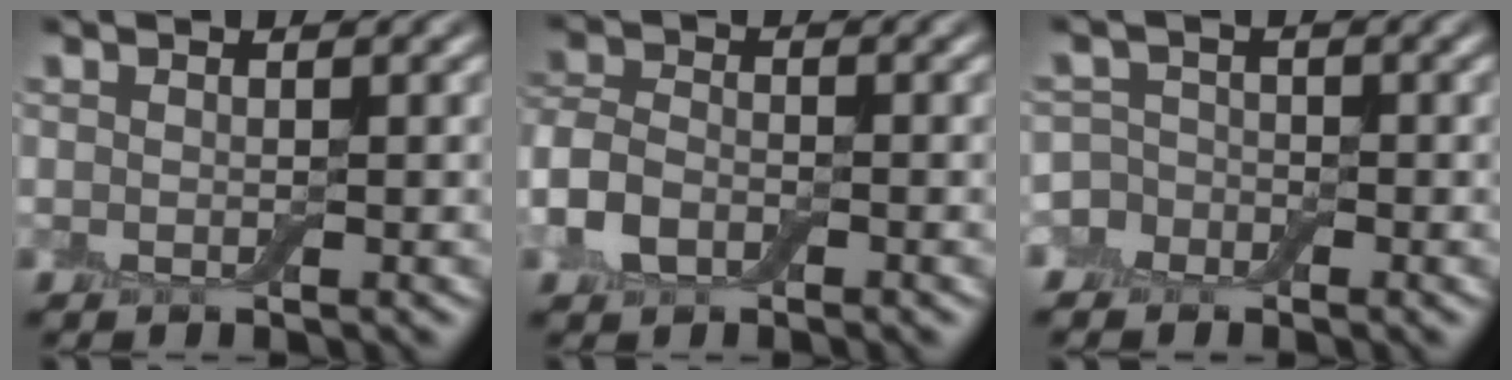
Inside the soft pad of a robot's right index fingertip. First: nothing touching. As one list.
[{"total": 3.7, "force": [-1.9, 2.3, 2.3], "torque": [-0.047, 0.004, -0.049]}, {"total": 3.9, "force": [-2.3, 3.1, 0.8], "torque": [0.007, 0.004, -0.058]}]